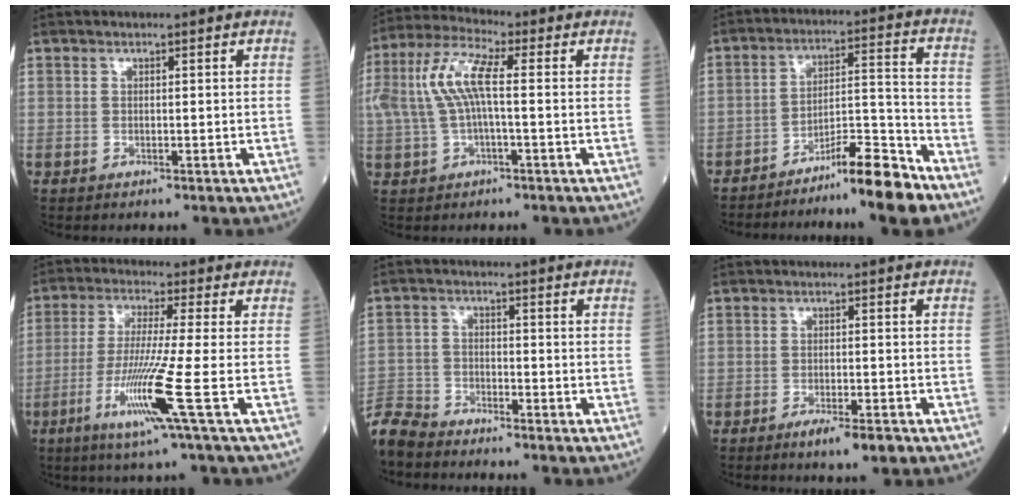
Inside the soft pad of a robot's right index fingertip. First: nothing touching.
{"total": 9.2, "force": [0.8, 2.2, 8.9], "torque": [-0.206, 0.029, 0.012]}
{"total": 9.3, "force": [-7.5, 0.3, 5.5], "torque": [-0.081, 0.024, -0.124]}
{"total": 10.2, "force": [-3.8, -2.1, 9.2], "torque": [-0.185, -0.029, -0.080]}
{"total": 5.8, "force": [-5.7, 1.0, 0.5], "torque": [-0.010, -0.011, -0.112]}
{"total": 5.1, "force": [-3.2, 0.6, 3.9], "torque": [-0.057, -0.006, -0.050]}